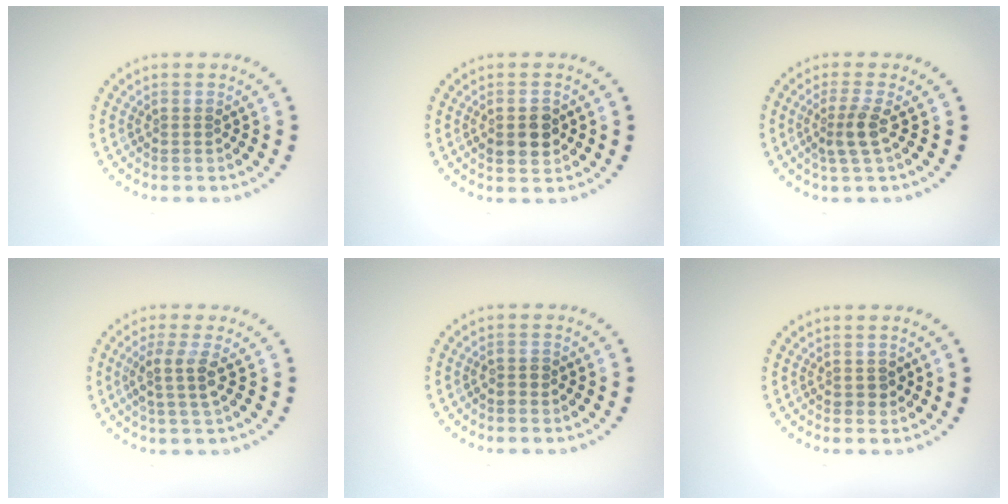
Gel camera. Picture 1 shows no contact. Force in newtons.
{"total": 2.5, "press": 2.5, "slide": 0.2}
{"total": 2.4, "press": 1.8, "slide": 1.6}
{"total": 2.5, "press": 2.0, "slide": 1.5}
{"total": 0.9, "press": 0.8, "slide": 0.3}
{"total": 0.9, "press": 0.8, "slide": 0.3}